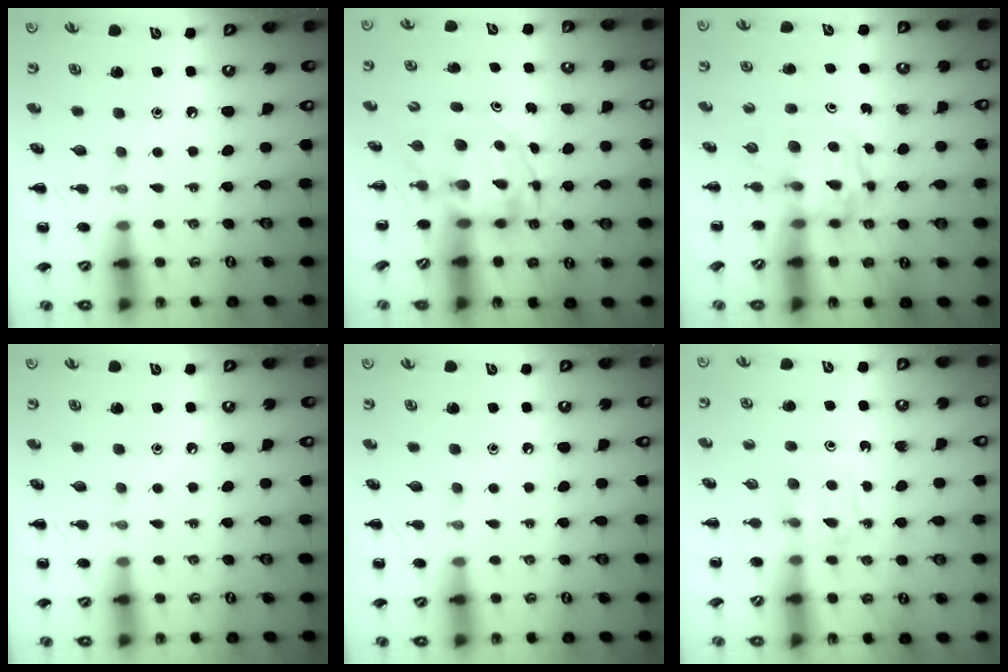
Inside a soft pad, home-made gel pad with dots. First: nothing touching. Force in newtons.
{"total": 3.8, "press": 3.7, "slide": 0.7}
{"total": 3.3, "press": 3.3, "slide": 0.3}
{"total": 0.0}
{"total": 0.0}
{"total": 4.1, "press": 3.9, "slide": 1.4}